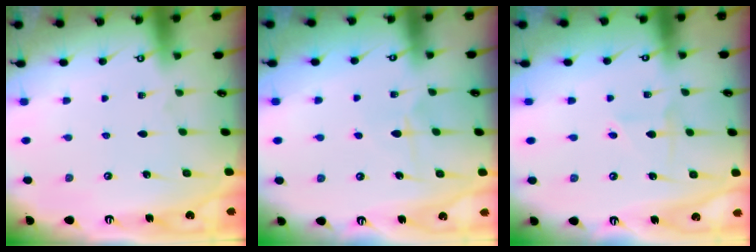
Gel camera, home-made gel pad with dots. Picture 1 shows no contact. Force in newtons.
{"total": 6.9, "press": 6.9, "slide": 0.6}
{"total": 3.4, "press": 3.3, "slide": 0.4}